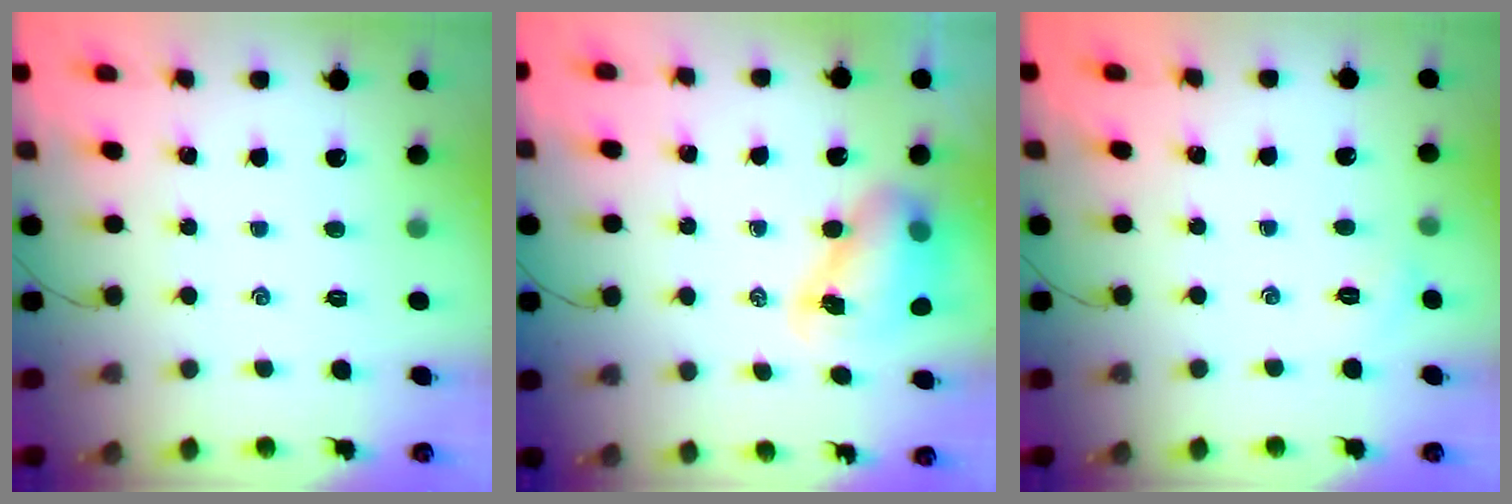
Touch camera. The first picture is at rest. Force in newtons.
{"total": 8.2, "press": 8.0, "slide": 1.8}
{"total": 2.2, "press": 2.2, "slide": 0.6}